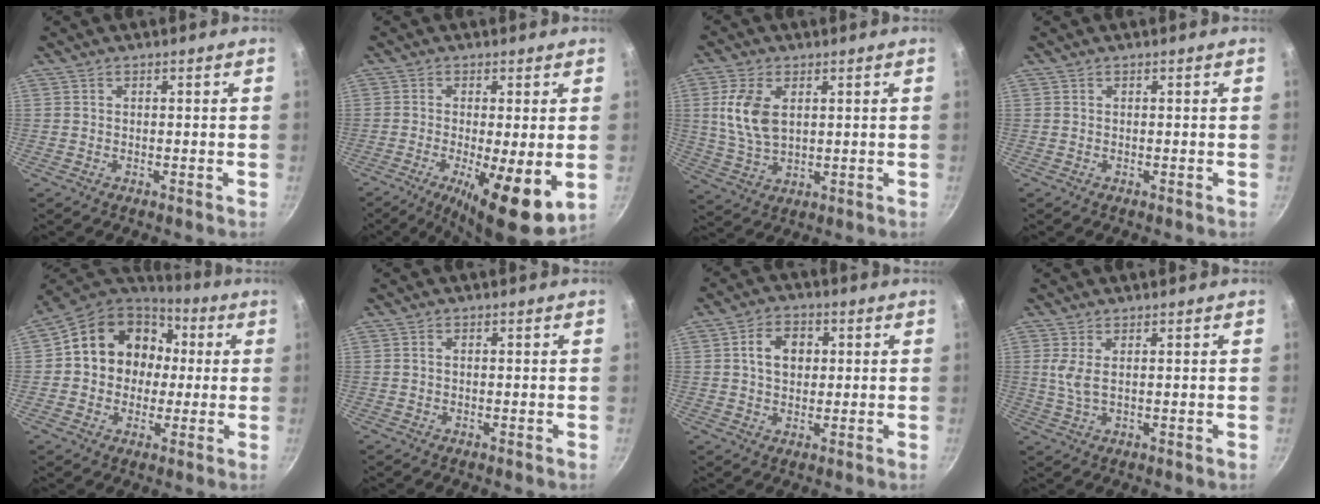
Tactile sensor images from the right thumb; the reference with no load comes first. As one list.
[{"total": 11.4, "force": [-2.3, 2.7, 10.8], "torque": [-0.178, -0.014, -0.032]}, {"total": 9.4, "force": [2.1, 5.6, 7.2], "torque": [-0.139, -0.014, 0.045]}, {"total": 0.0}, {"total": 16.6, "force": [1.9, 14.2, 8.4], "torque": [-0.105, 0.036, 0.020]}, {"total": 0.6, "force": [0.1, 0.3, 0.5], "torque": [-0.009, 0.002, 0.001]}, {"total": 6.9, "force": [1.3, 5.1, 4.4], "torque": [-0.052, 0.008, 0.017]}, {"total": 3.5, "force": [1.1, 1.0, 3.1], "torque": [-0.071, -0.007, 0.025]}]